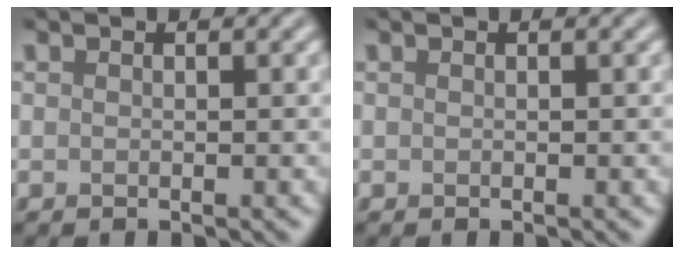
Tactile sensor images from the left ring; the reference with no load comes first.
{"total": 0.0}